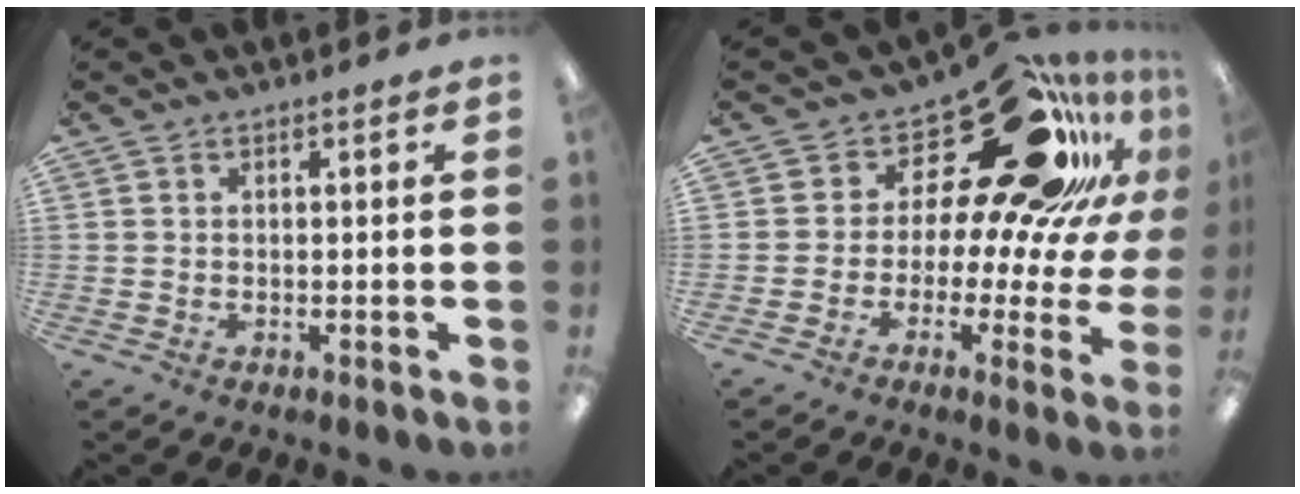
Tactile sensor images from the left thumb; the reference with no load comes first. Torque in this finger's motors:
{"motor_torque": [1.10, 1.98, -0.18, 0.14, -0.08]}